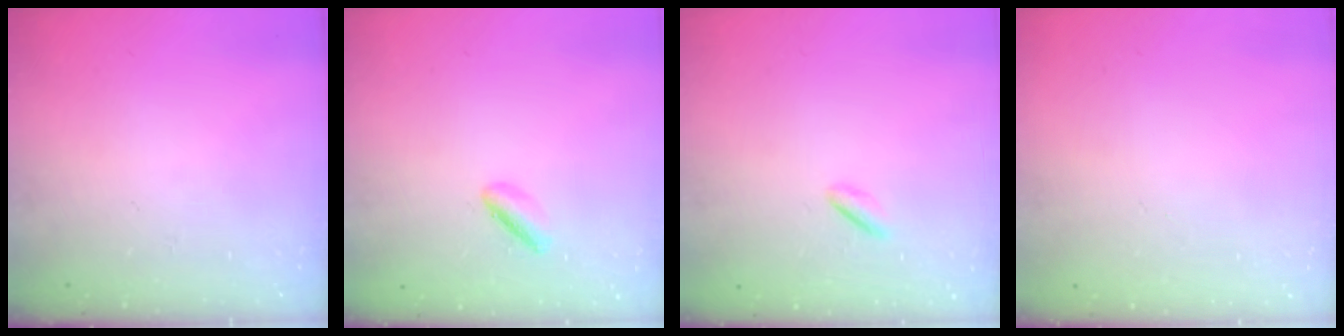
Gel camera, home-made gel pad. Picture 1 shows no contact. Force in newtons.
{"total": 1.7, "press": 1.6, "slide": 0.5}
{"total": 1.1, "press": 0.8, "slide": 0.7}
{"total": 2.0, "press": 2.0, "slide": 0.1}